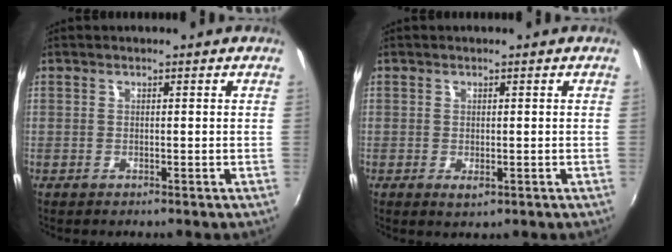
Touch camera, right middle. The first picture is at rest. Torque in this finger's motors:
{"motor_torque": [-0.09, -0.16, -0.03, 0.00]}